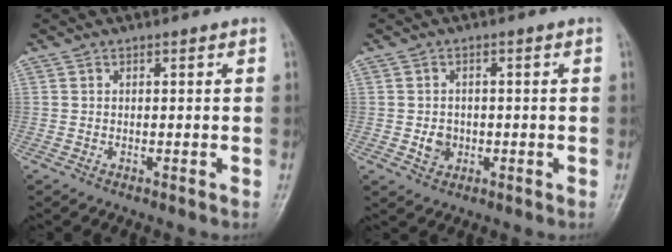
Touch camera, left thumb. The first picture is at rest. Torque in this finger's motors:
{"motor_torque": [-0.15, 0.15, 0.17, 0.15, 0.00]}